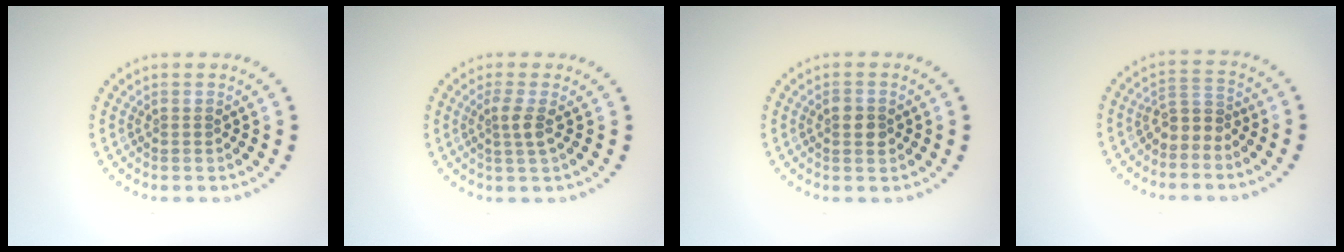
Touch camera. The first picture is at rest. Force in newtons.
{"total": 1.9, "press": 1.4, "slide": 1.2}
{"total": 2.2, "press": 2.2, "slide": 0.1}
{"total": 2.0, "press": 1.5, "slide": 1.4}